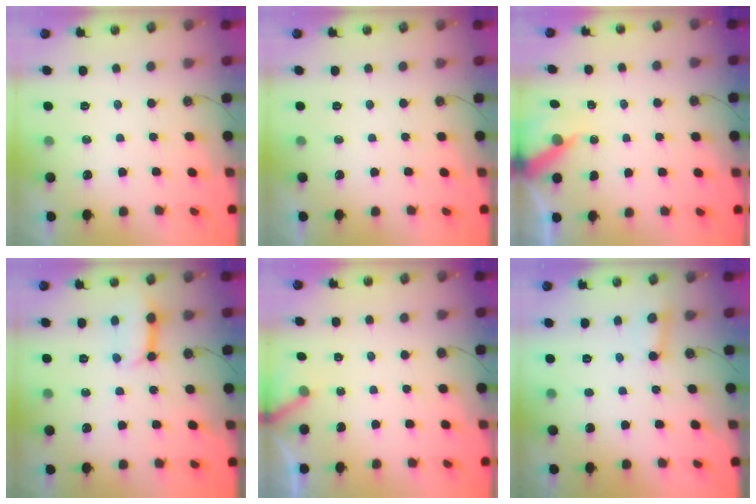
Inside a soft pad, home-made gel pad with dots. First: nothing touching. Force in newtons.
{"total": 0.0}
{"total": 6.7, "press": 6.7, "slide": 0.4}
{"total": 8.7, "press": 8.7, "slide": 1.0}
{"total": 3.8, "press": 3.8, "slide": 0.2}
{"total": 2.4, "press": 2.3, "slide": 0.6}